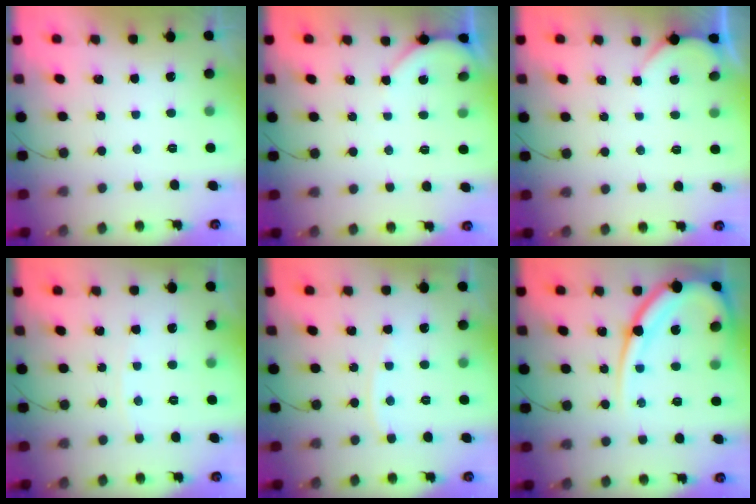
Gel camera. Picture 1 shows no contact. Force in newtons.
{"total": 2.1, "press": 2.1, "slide": 0.3}
{"total": 1.8, "press": 1.8, "slide": 0.2}
{"total": 2.3, "press": 2.3, "slide": 0.3}
{"total": 3.7, "press": 3.7, "slide": 0.6}
{"total": 15.8, "press": 15.7, "slide": 1.6}